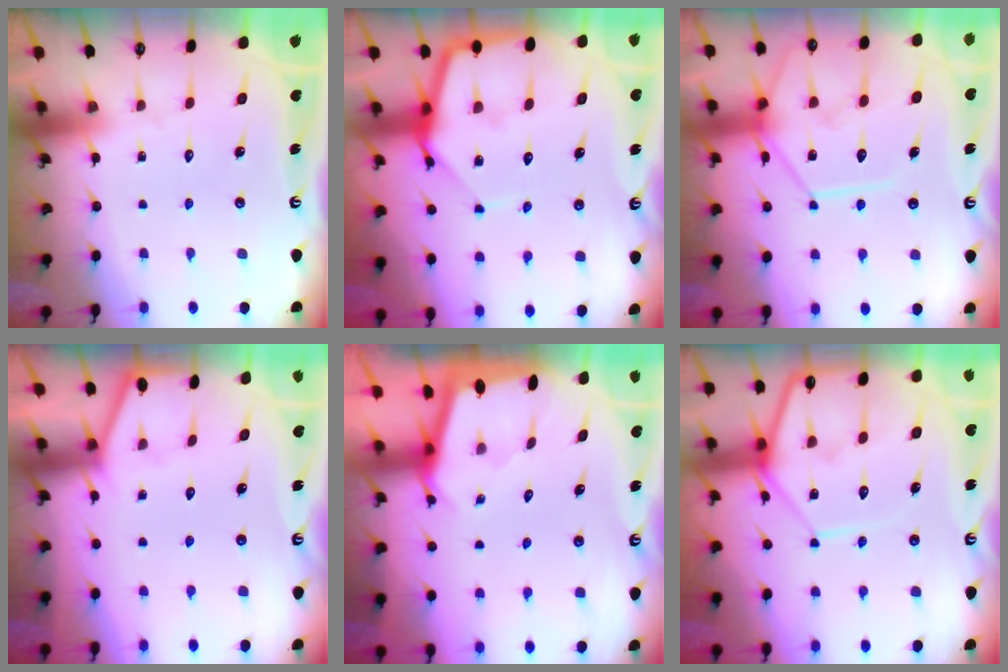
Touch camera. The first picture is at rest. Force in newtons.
{"total": 10.5, "press": 10.5, "slide": 0.9}
{"total": 13.4, "press": 13.3, "slide": 1.6}
{"total": 2.5, "press": 2.5, "slide": 0.3}
{"total": 1.7, "press": 1.7, "slide": 0.0}
{"total": 11.8, "press": 11.7, "slide": 1.1}